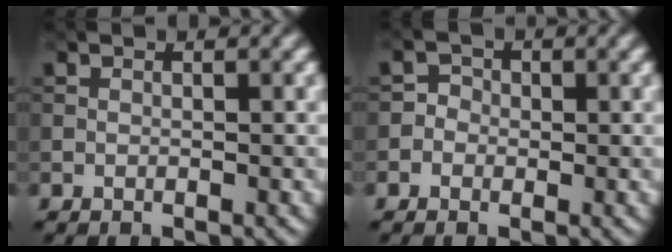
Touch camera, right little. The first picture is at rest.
{"total": 1.2, "force": [-0.8, 0.9, -0.2], "torque": [0.015, 0.004, -0.010]}